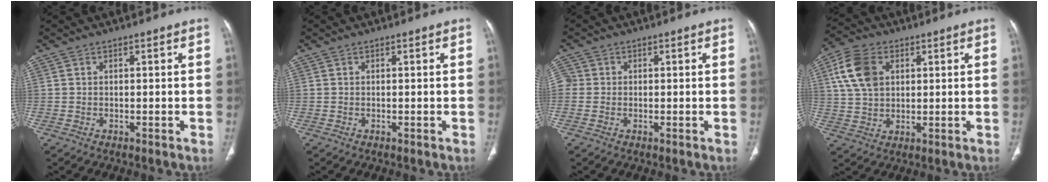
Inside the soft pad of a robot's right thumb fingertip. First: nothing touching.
{"total": 0.0}
{"total": 2.2, "force": [0.0, 2.0, 0.9], "torque": [-0.012, 0.006, -0.005]}
{"total": 10.3, "force": [3.2, 7.1, 6.7], "torque": [-0.124, 0.004, 0.063]}